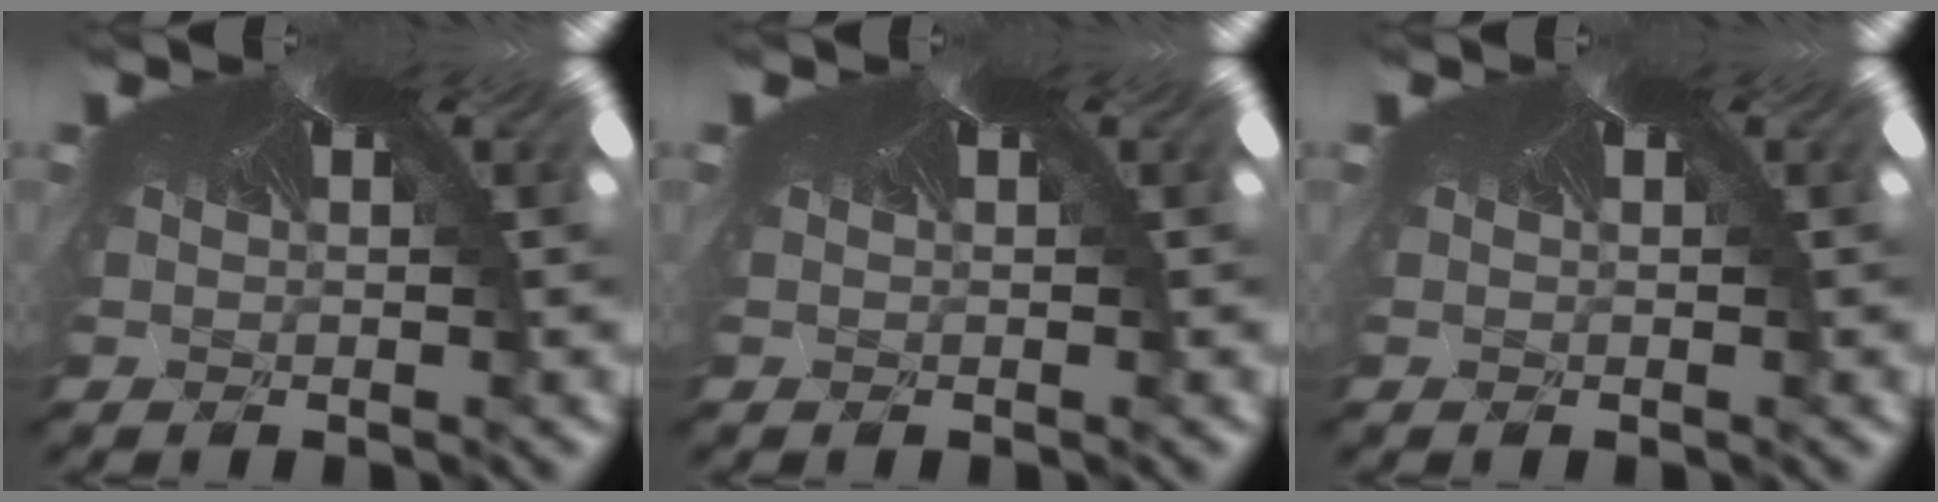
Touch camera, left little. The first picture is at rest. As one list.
[{"total": 0.0}, {"total": 0.0}]